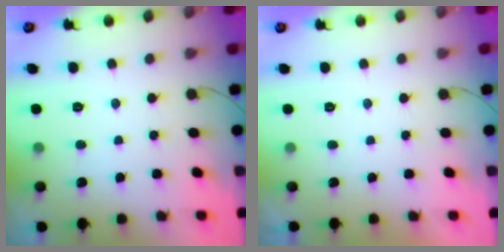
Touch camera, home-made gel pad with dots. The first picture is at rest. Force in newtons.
{"total": 2.3, "press": 2.3, "slide": 0.3}